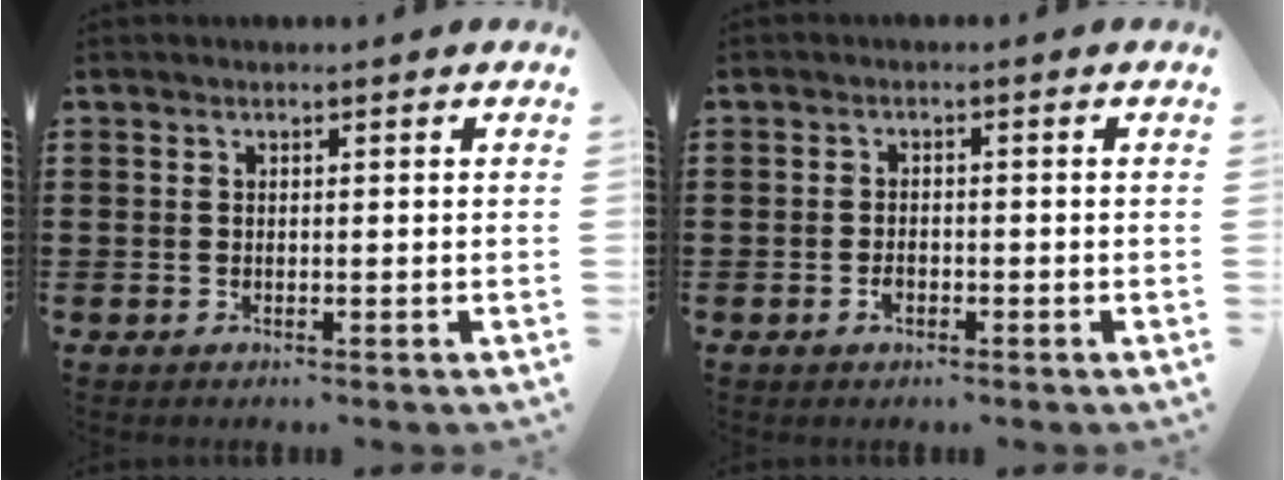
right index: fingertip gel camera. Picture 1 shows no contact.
{"total": 1.5, "force": [-0.6, 0.8, 1.1], "torque": [-0.022, -0.001, -0.011]}